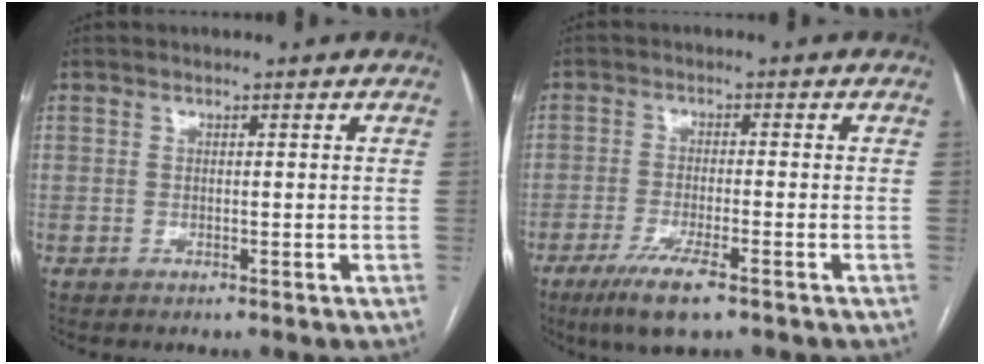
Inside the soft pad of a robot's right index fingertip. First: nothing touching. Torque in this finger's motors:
{"motor_torque": [0.21, -0.24, 0.43, 0.11]}